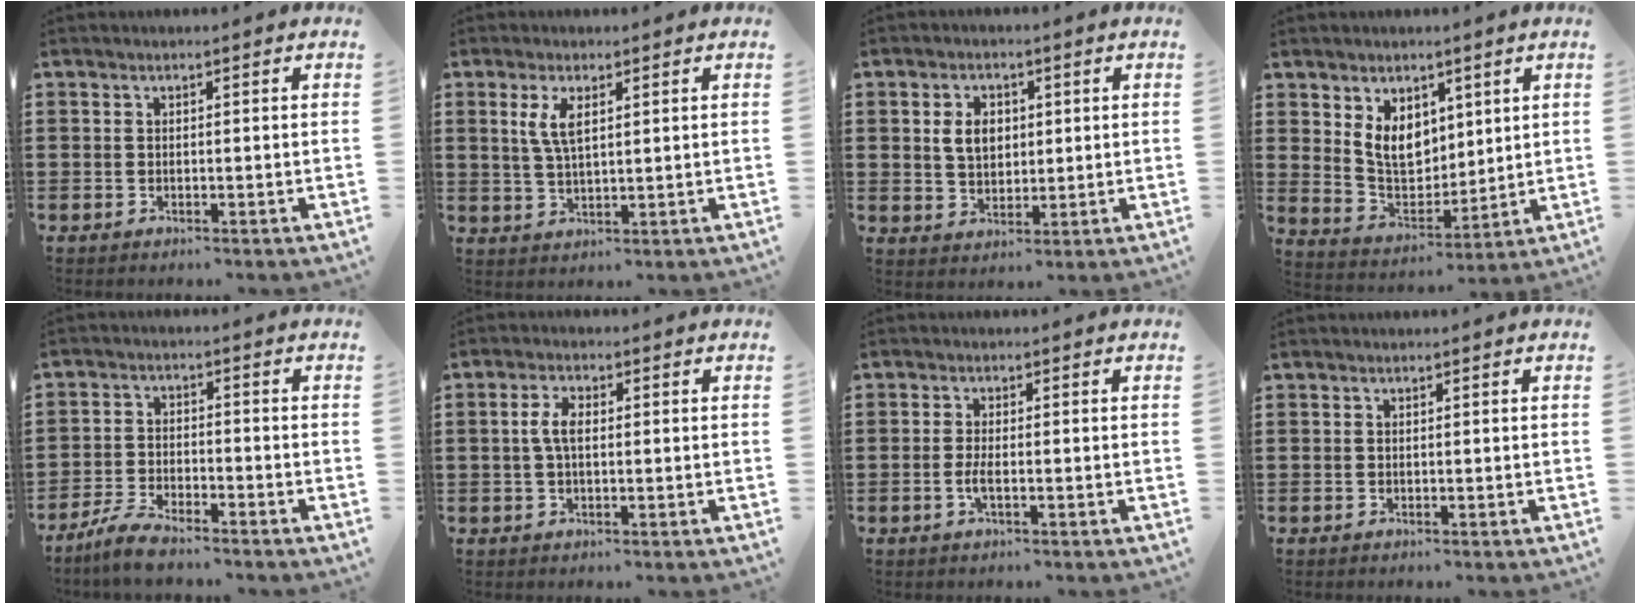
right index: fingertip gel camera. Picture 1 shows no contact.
{"total": 4.3, "force": [1.6, 1.5, 3.7], "torque": [-0.079, 0.005, 0.027]}
{"total": 4.6, "force": [0.9, 3.3, 3.1], "torque": [-0.070, 0.006, 0.010]}
{"total": 7.0, "force": [3.2, 5.1, 3.6], "torque": [-0.080, 0.003, 0.060]}
{"total": 4.5, "force": [-4.1, 0.7, 1.8], "torque": [-0.052, -0.002, -0.085]}
{"total": 3.7, "force": [0.2, 1.7, 3.2], "torque": [-0.072, 0.005, -0.002]}
{"total": 2.3, "force": [-0.8, 0.4, 2.2], "torque": [-0.053, -0.006, -0.018]}
{"total": 0.0}